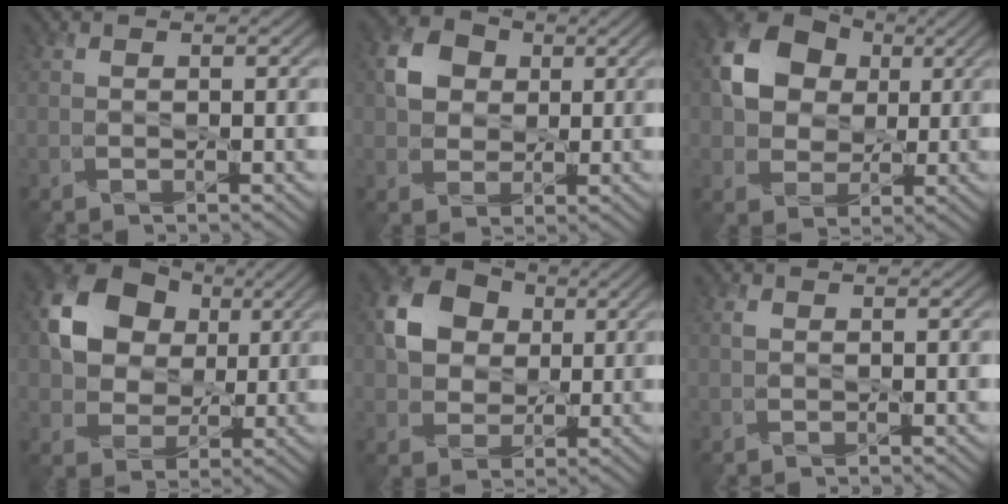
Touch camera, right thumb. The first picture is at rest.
{"total": 4.8, "force": [1.4, 4.2, 1.8], "torque": [-0.041, 0.010, 0.021]}
{"total": 9.5, "force": [2.6, 7.7, 5.0], "torque": [-0.115, 0.014, 0.036]}
{"total": 11.3, "force": [3.5, 8.9, 6.1], "torque": [-0.137, 0.017, 0.058]}
{"total": 7.2, "force": [2.1, 6.0, 3.3], "torque": [-0.084, 0.011, 0.028]}
{"total": 0.5, "force": [0.2, 0.4, 0.3], "torque": [-0.010, 0.002, 0.004]}